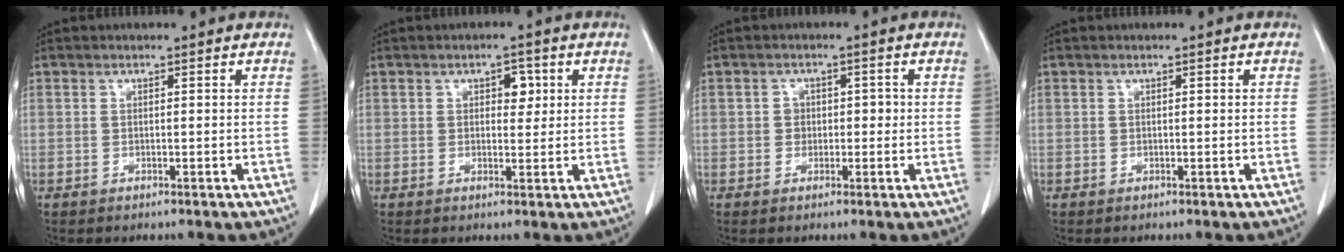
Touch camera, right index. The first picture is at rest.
{"total": 2.7, "force": [0.9, 1.6, 2.0], "torque": [-0.024, 0.004, 0.013]}
{"total": 2.3, "force": [-0.1, 2.0, 1.2], "torque": [-0.008, 0.010, -0.005]}
{"total": 0.0}